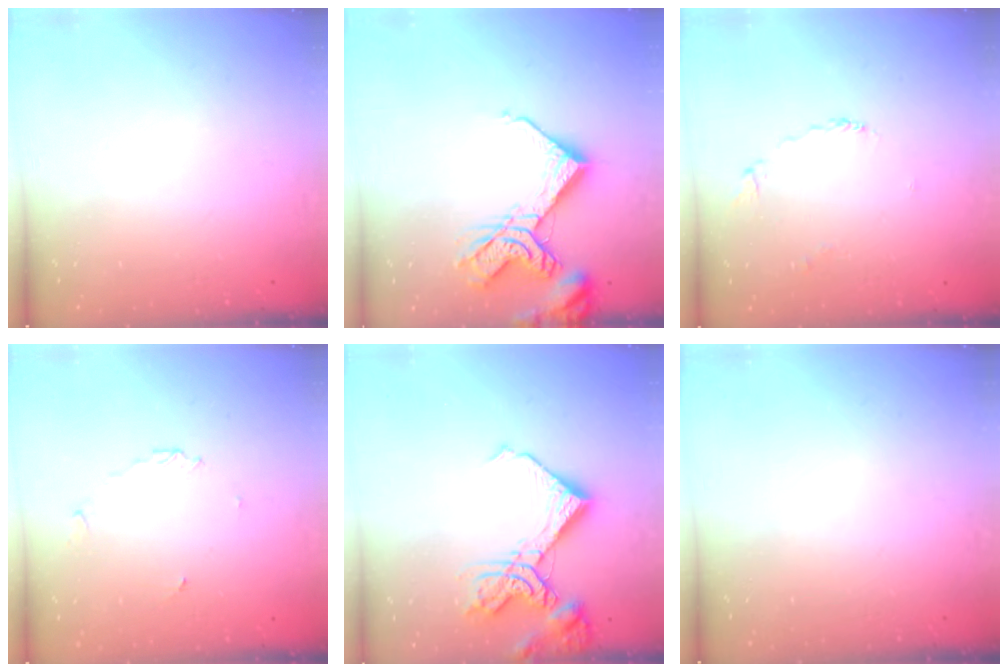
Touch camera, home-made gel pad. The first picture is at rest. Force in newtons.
{"total": 14.0, "press": 13.9, "slide": 1.5}
{"total": 2.3, "press": 2.2, "slide": 0.7}
{"total": 3.9, "press": 3.8, "slide": 0.5}
{"total": 12.3, "press": 12.2, "slide": 1.7}
{"total": 0.0}